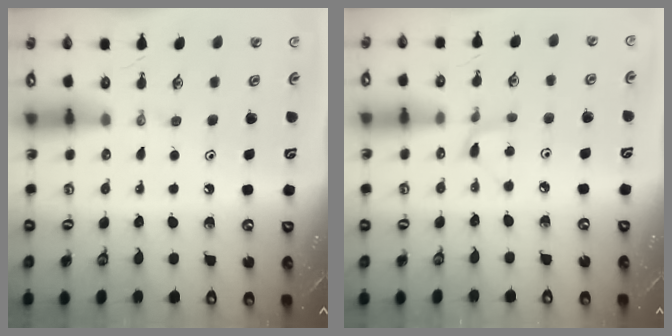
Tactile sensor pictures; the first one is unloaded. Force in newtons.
{"total": 3.5, "press": 3.5, "slide": 0.3}